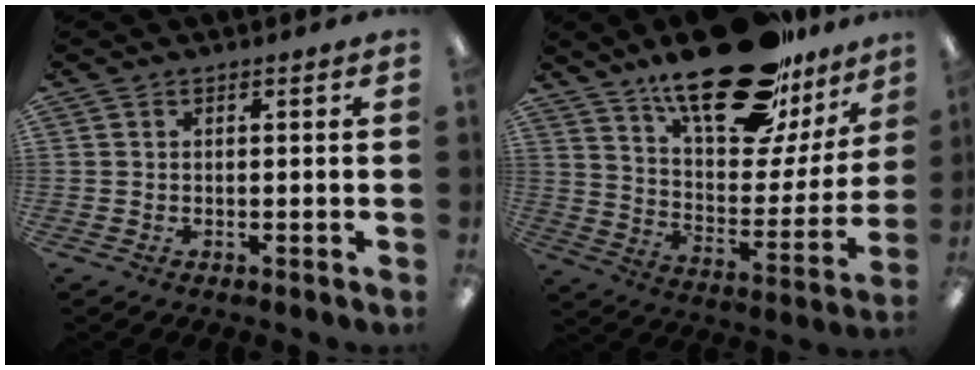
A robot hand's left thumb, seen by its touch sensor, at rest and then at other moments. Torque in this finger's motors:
{"motor_torque": [2.20, 1.37, 1.63, -1.14, 0.40]}